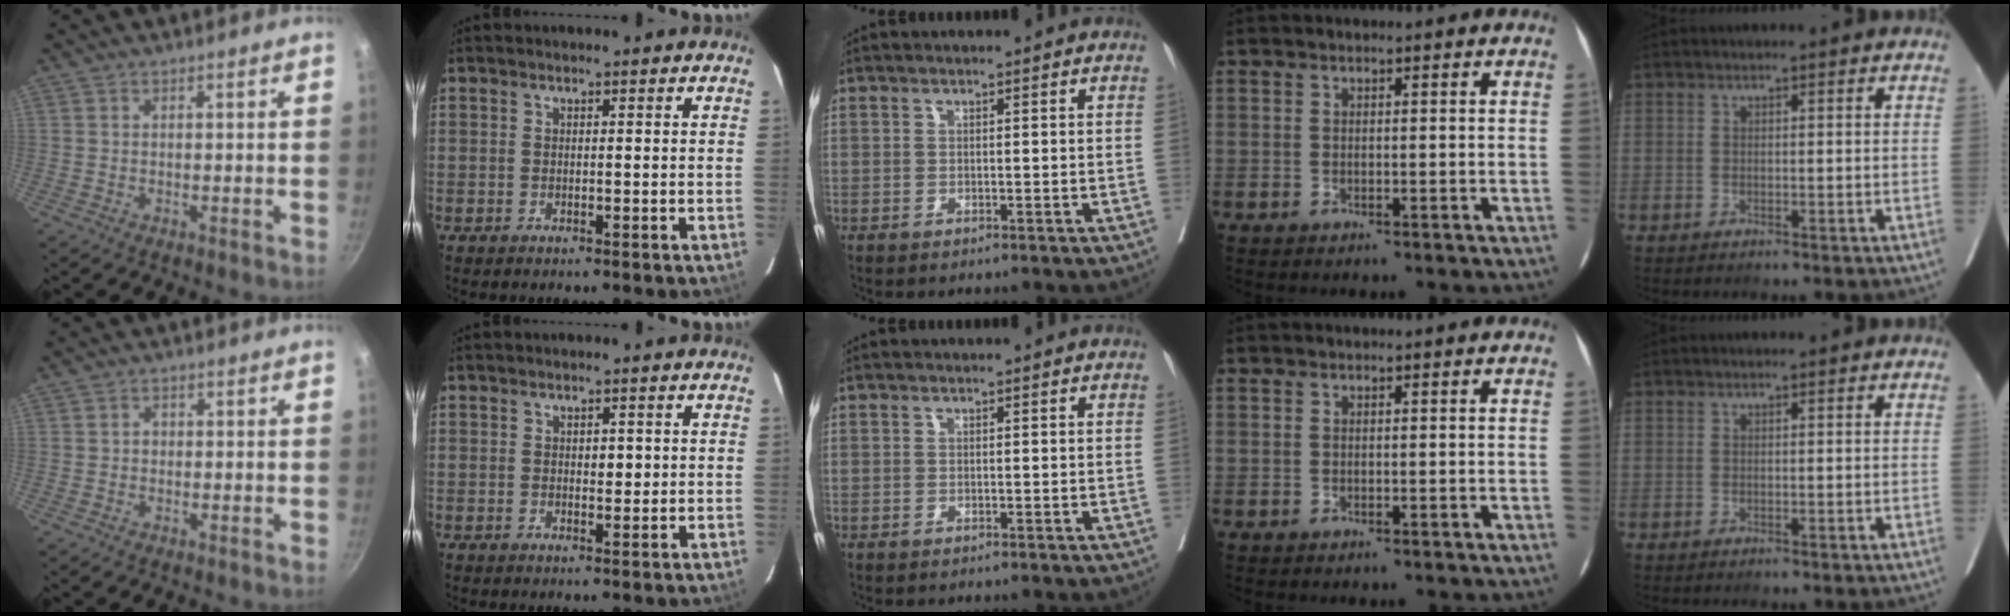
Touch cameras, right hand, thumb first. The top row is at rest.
{"thumb": {"total": 1.2, "force": [0.0, 1.1, 0.6], "torque": [-0.003, 0.004, -0.003]}, "index": {"total": 1.7, "force": [0.3, 1.0, 1.3], "torque": [-0.016, 0.000, 0.005]}}